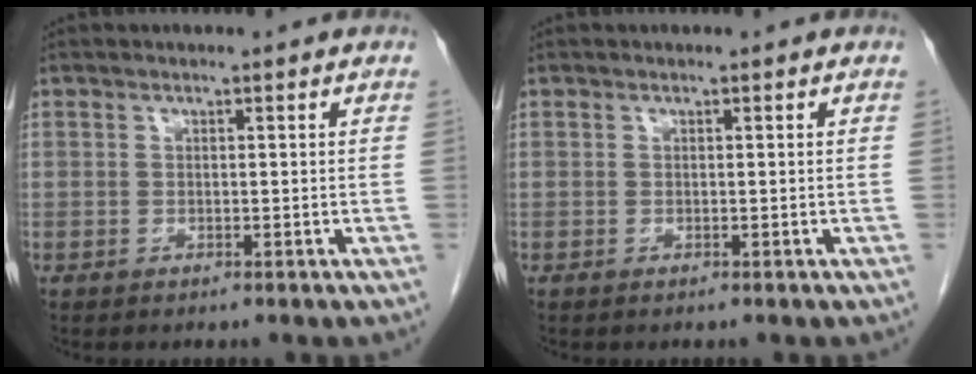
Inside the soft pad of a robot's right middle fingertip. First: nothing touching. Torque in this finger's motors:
{"motor_torque": [-0.05, 0.02, -0.01, 0.00]}